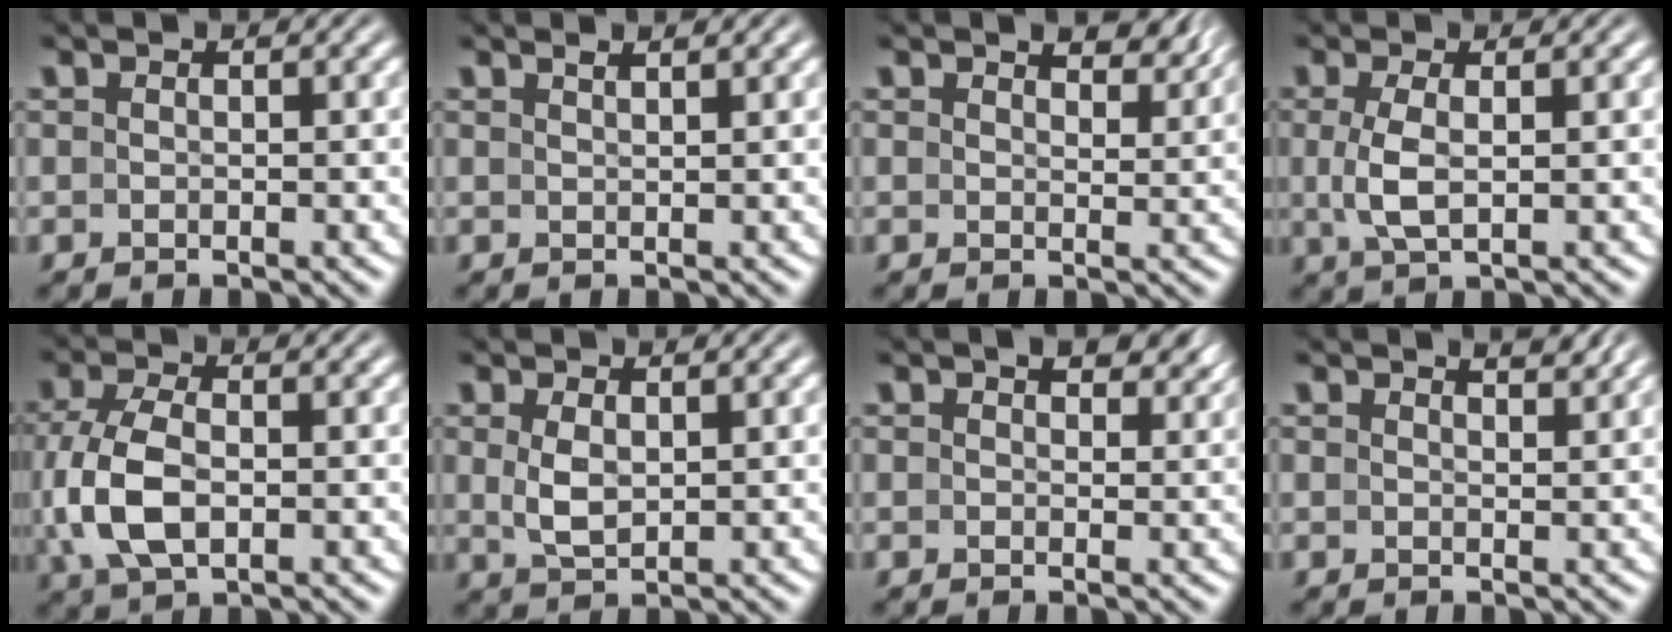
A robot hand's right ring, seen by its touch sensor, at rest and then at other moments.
{"total": 1.1, "force": [0.9, -0.7, 0.2], "torque": [0.000, -0.003, 0.020]}
{"total": 2.8, "force": [2.5, 0.3, 1.1], "torque": [-0.012, -0.004, 0.042]}
{"total": 2.8, "force": [-0.1, 0.8, 2.7], "torque": [-0.072, -0.012, 0.011]}
{"total": 5.7, "force": [-0.7, 3.4, 4.5], "torque": [-0.128, -0.024, 0.008]}
{"total": 2.5, "force": [0.3, 1.4, 2.0], "torque": [-0.053, -0.012, 0.019]}
{"total": 2.9, "force": [1.9, 1.3, 1.7], "torque": [-0.018, 0.004, 0.027]}
{"total": 1.5, "force": [1.4, -0.2, 0.6], "torque": [-0.002, -0.005, 0.025]}